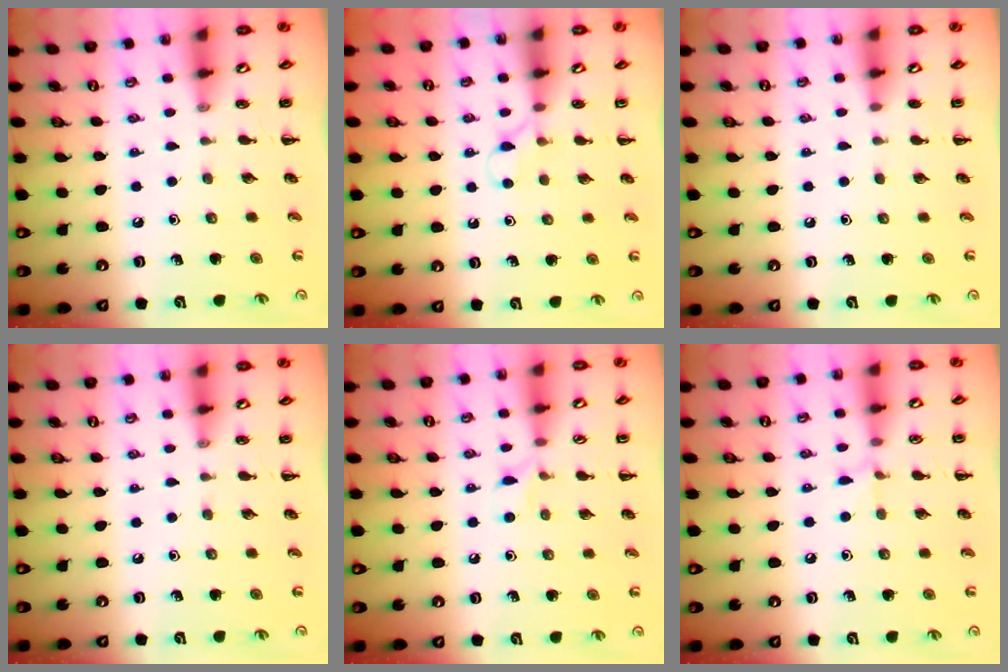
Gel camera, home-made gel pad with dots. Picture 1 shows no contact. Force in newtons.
{"total": 3.3, "press": 3.2, "slide": 0.9}
{"total": 1.9, "press": 1.9, "slide": 0.4}
{"total": 0.0}
{"total": 4.7, "press": 4.3, "slide": 1.8}
{"total": 4.8, "press": 4.6, "slide": 1.6}